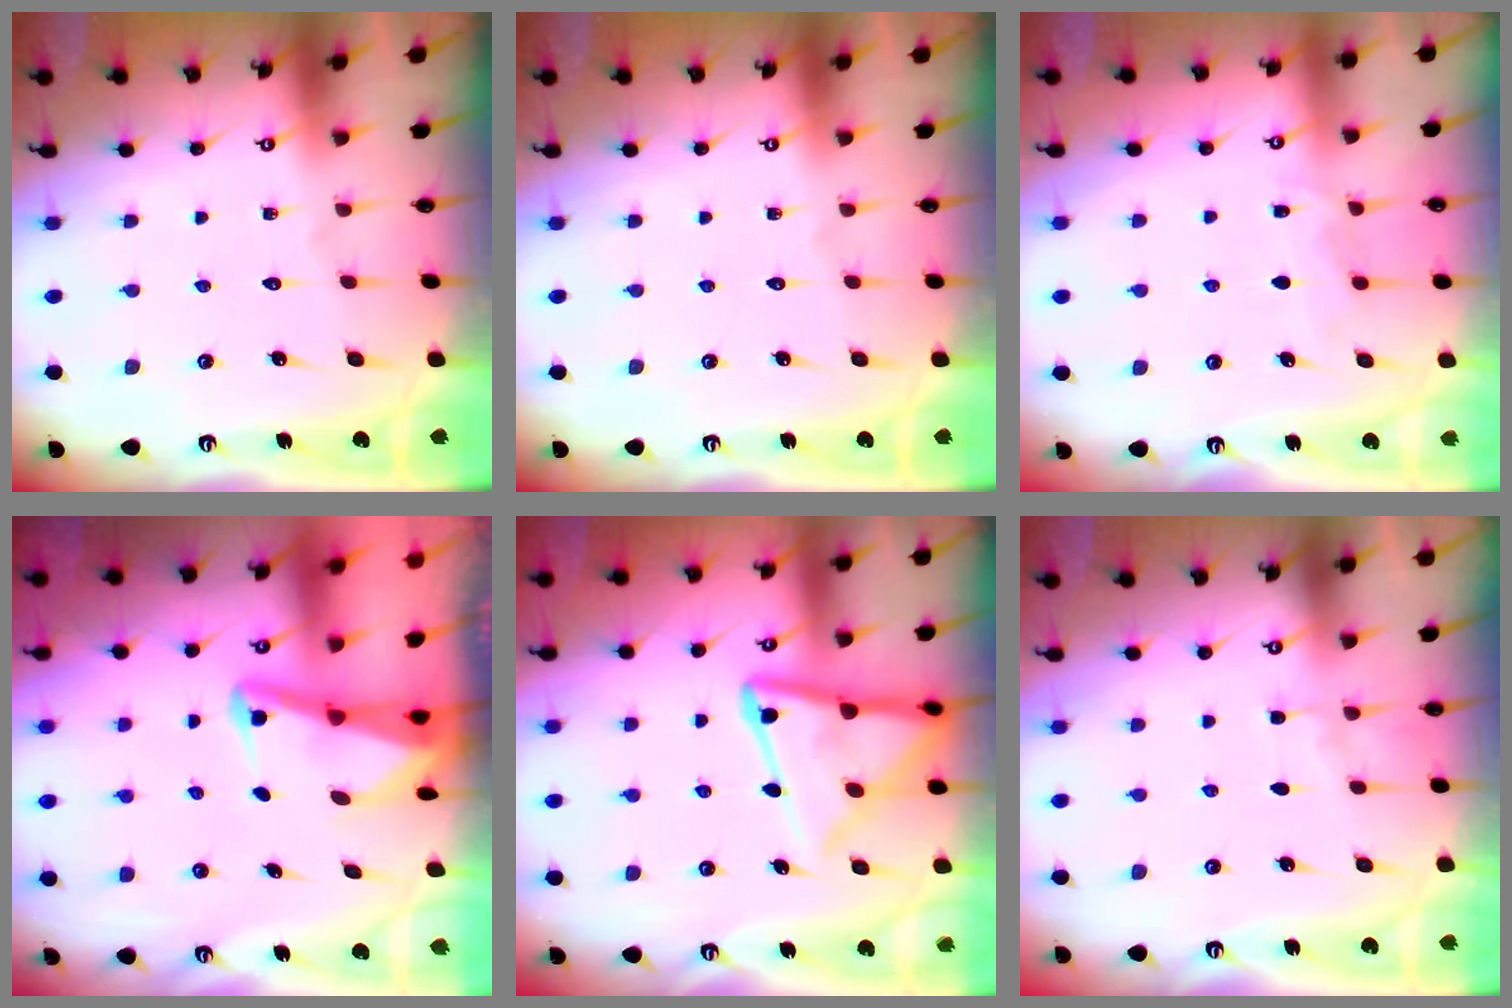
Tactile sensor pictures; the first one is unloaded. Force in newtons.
{"total": 0.0}
{"total": 5.9, "press": 5.8, "slide": 0.5}
{"total": 3.1, "press": 3.0, "slide": 0.7}
{"total": 14.2, "press": 14.2, "slide": 1.5}
{"total": 3.4, "press": 3.4, "slide": 0.5}